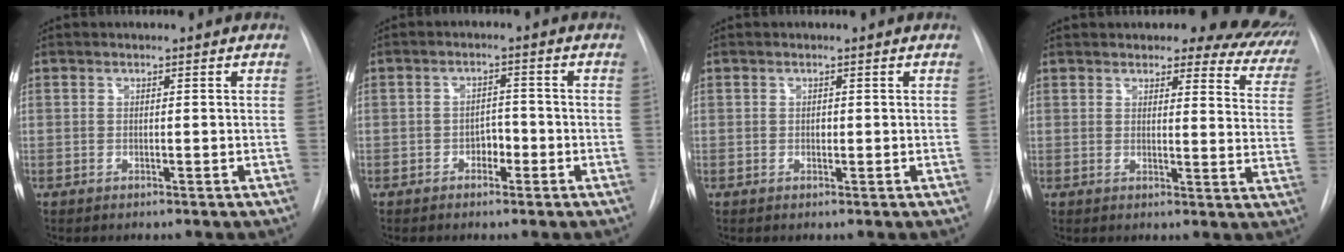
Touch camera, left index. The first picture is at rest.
{"total": 2.7, "force": [-1.7, 1.6, 1.5], "torque": [-0.015, 0.003, -0.028]}
{"total": 0.6, "force": [-0.4, 0.3, 0.2], "torque": [-0.001, -0.004, -0.008]}
{"total": 14.7, "force": [12.5, 4.7, 6.2], "torque": [-0.027, -0.037, 0.112]}